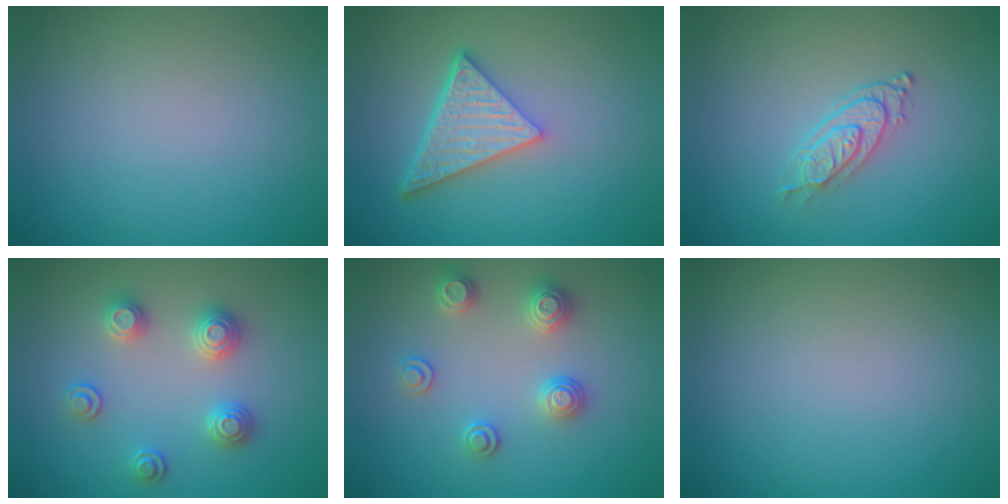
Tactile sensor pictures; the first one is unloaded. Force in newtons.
{"total": 5.5, "press": 4.1, "slide": 3.7}
{"total": 2.8, "press": 2.2, "slide": 1.7}
{"total": 2.9, "press": 2.8, "slide": 0.8}
{"total": 2.9, "press": 2.9, "slide": 0.2}
{"total": 0.0}